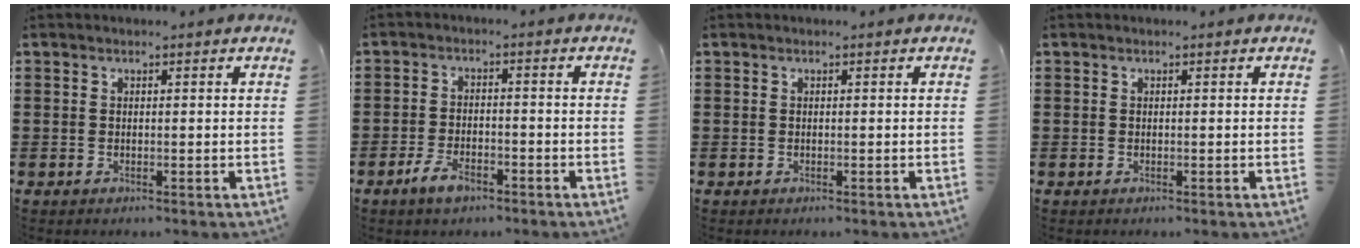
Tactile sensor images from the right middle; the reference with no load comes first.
{"total": 4.3, "force": [-2.8, 1.9, 2.7], "torque": [-0.058, 0.005, -0.055]}
{"total": 0.0}
{"total": 0.0}